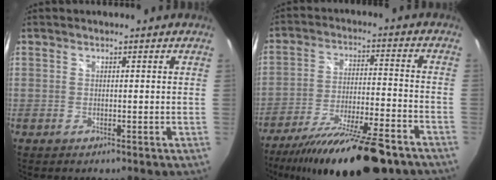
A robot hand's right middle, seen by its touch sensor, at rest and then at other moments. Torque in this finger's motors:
{"motor_torque": [1.34, -0.80, 0.51, 0.21]}